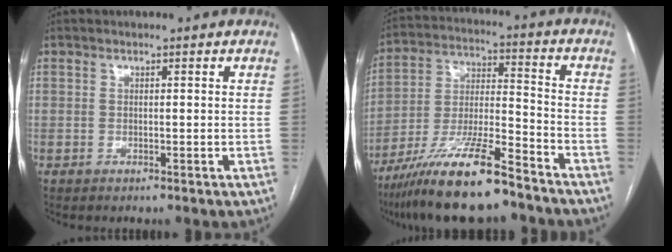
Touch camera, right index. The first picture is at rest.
{"total": 16.2, "force": [-12.3, 1.9, 10.4], "torque": [-0.209, -0.022, -0.223]}